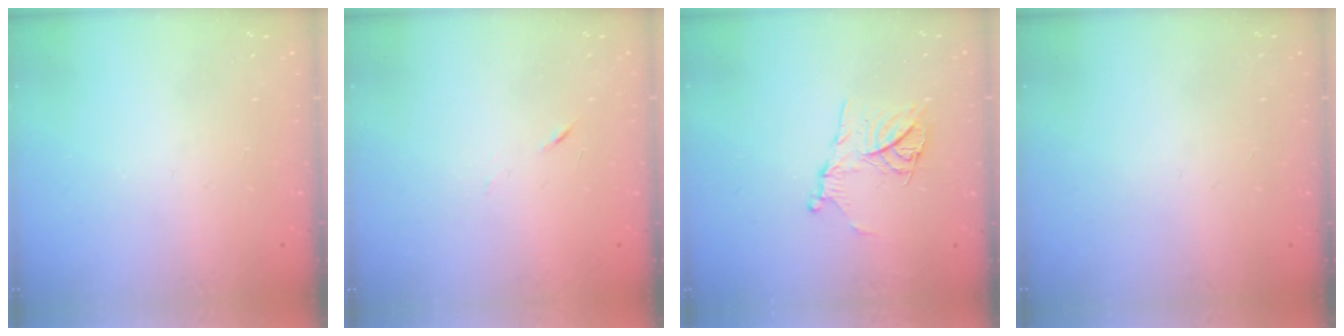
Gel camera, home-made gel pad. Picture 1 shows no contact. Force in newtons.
{"total": 3.7, "press": 3.6, "slide": 0.9}
{"total": 12.7, "press": 12.6, "slide": 1.4}
{"total": 0.0}